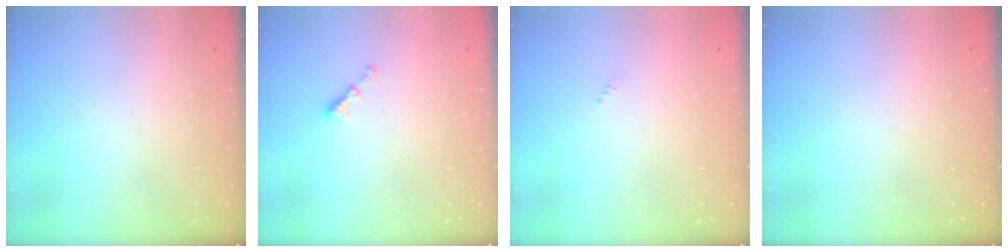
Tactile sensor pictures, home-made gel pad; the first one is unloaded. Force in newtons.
{"total": 2.1, "press": 2.0, "slide": 0.6}
{"total": 0.0}
{"total": 0.0}